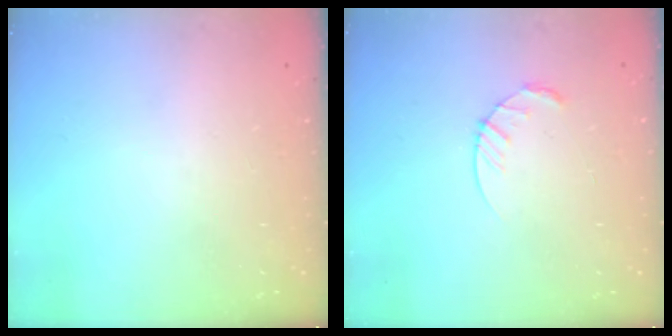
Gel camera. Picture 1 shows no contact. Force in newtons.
{"total": 4.5, "press": 4.5, "slide": 0.5}